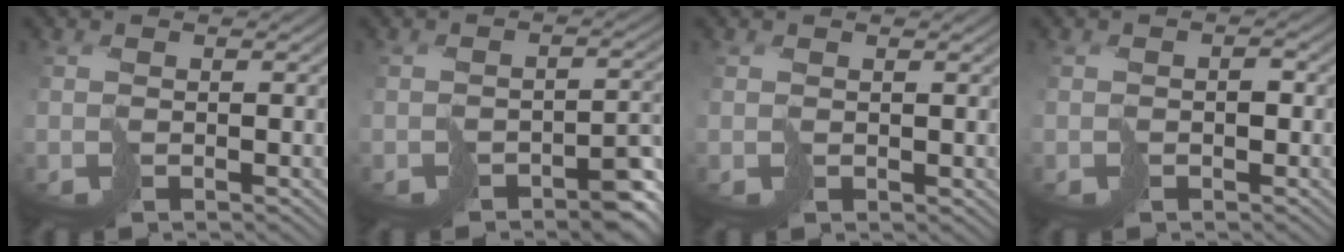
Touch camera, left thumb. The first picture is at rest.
{"total": 5.2, "force": [-3.2, 2.2, 3.4], "torque": [-0.038, -0.002, -0.050]}
{"total": 0.7, "force": [0.5, 0.5, 0.1], "torque": [-0.004, 0.000, 0.010]}
{"total": 1.4, "force": [-0.3, 0.9, 1.0], "torque": [-0.017, -0.001, -0.006]}